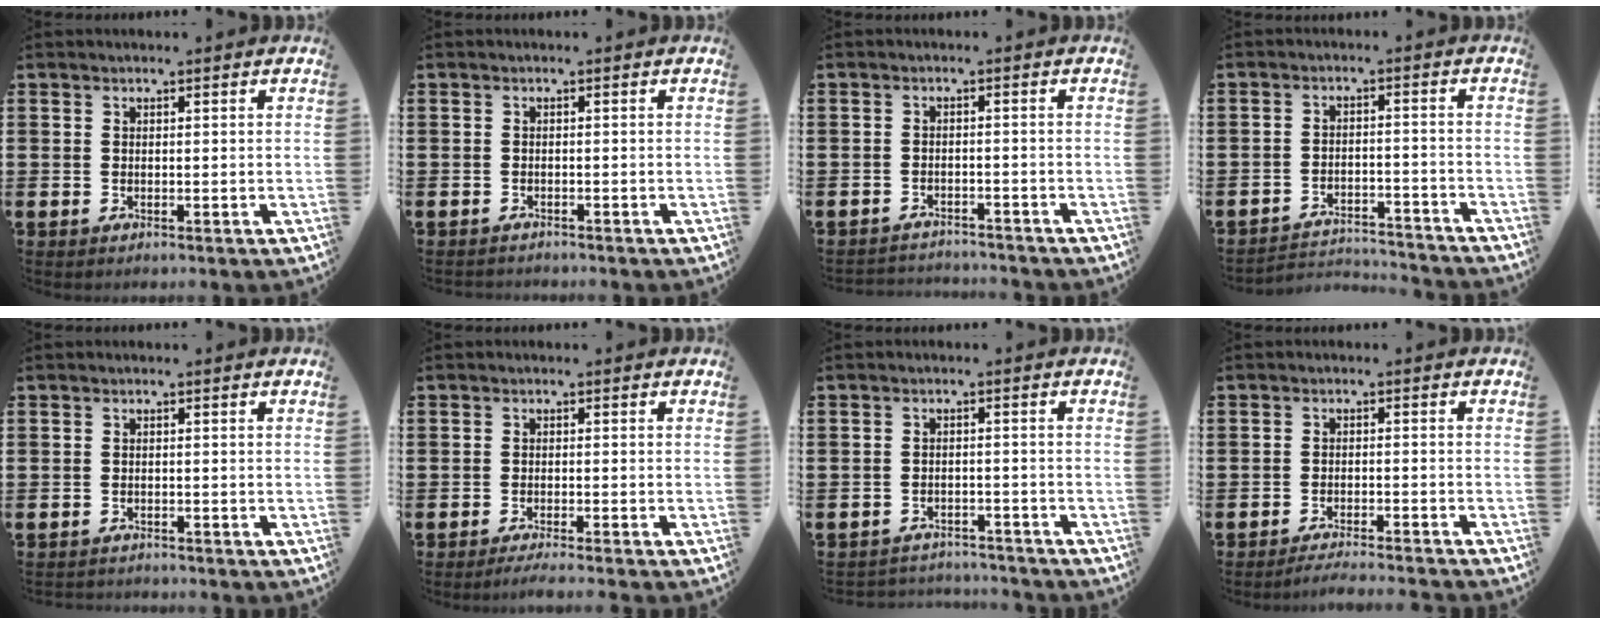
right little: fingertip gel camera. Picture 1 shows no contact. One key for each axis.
{"total": 0.6, "fx": -0.6, "fy": 0.1, "fz": -0.1, "tx": -0.001, "ty": -0.002, "tz": -0.013}
{"total": 2.0, "fx": -2.0, "fy": 0.0, "fz": -0.3, "tx": -0.003, "ty": 0.002, "tz": -0.045}
{"total": 2.9, "fx": -2.9, "fy": 0.3, "fz": 0.1, "tx": -0.009, "ty": 0.004, "tz": -0.064}
{"total": 0.9, "fx": -0.9, "fy": 0.0, "fz": -0.1, "tx": -0.001, "ty": 0.001, "tz": -0.018}
{"total": 1.4, "fx": -1.2, "fy": -0.2, "fz": 0.7, "tx": -0.009, "ty": 0.000, "tz": -0.023}
{"total": 2.4, "fx": -2.4, "fy": 0.1, "fz": -0.3, "tx": -0.004, "ty": 0.002, "tz": -0.052}
{"total": 2.0, "fx": -2.0, "fy": -0.3, "fz": 0.4, "tx": -0.006, "ty": 0.004, "tz": -0.039}